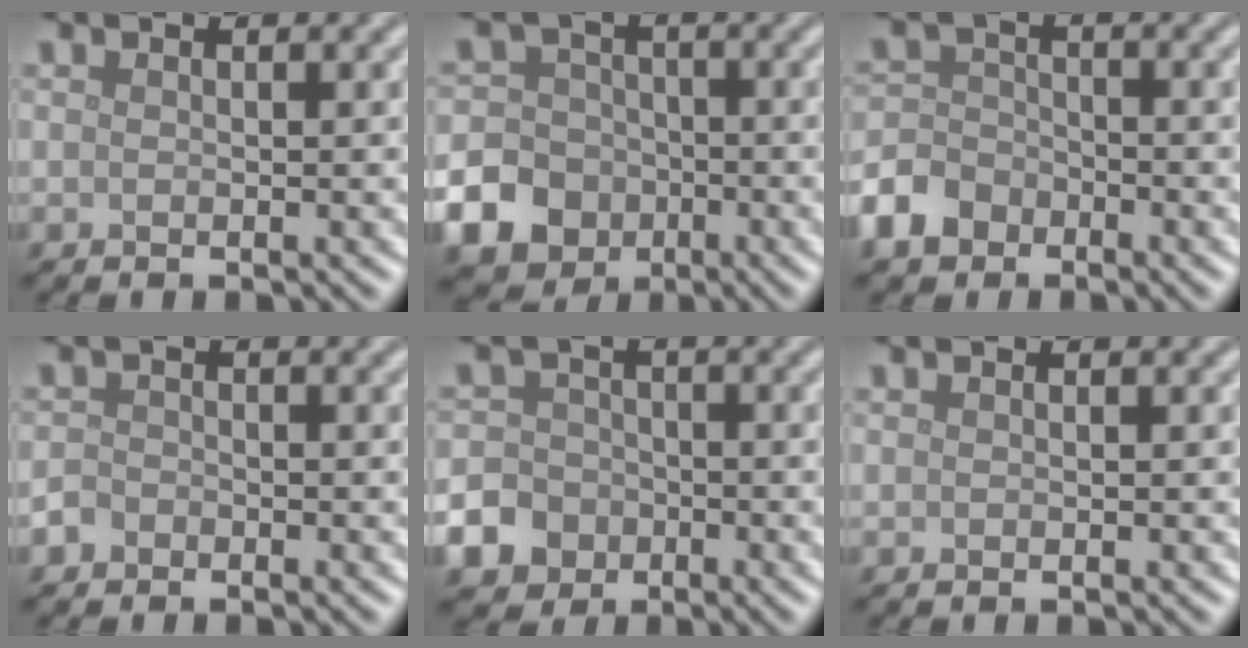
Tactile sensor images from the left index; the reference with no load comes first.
{"total": 12.7, "force": [-5.3, 11.2, 3.0], "torque": [-0.083, -0.035, -0.115]}
{"total": 4.3, "force": [-2.8, 3.0, 1.4], "torque": [-0.032, -0.002, -0.065]}
{"total": 1.2, "force": [-0.8, 0.9, 0.2], "torque": [0.001, 0.002, -0.020]}
{"total": 7.9, "force": [-4.0, 6.6, 1.7], "torque": [-0.039, -0.026, -0.091]}
{"total": 0.0}